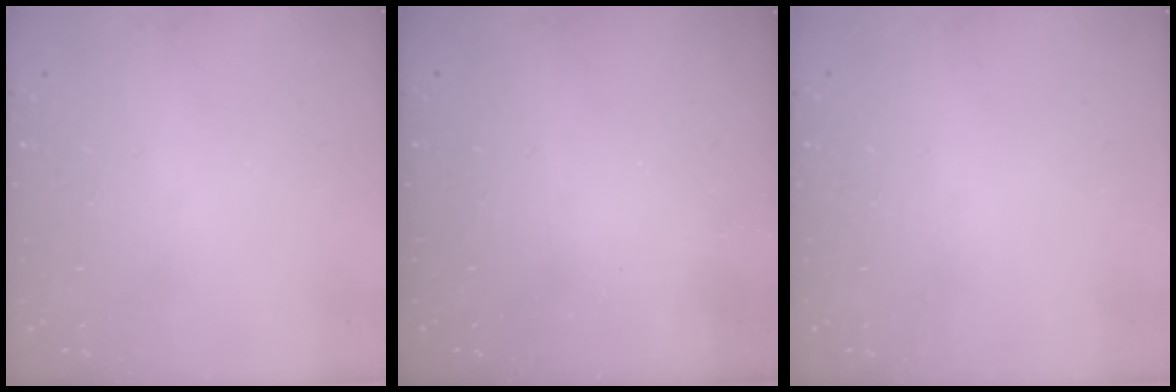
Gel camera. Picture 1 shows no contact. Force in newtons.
{"total": 2.3, "press": 2.2, "slide": 0.7}
{"total": 0.0}